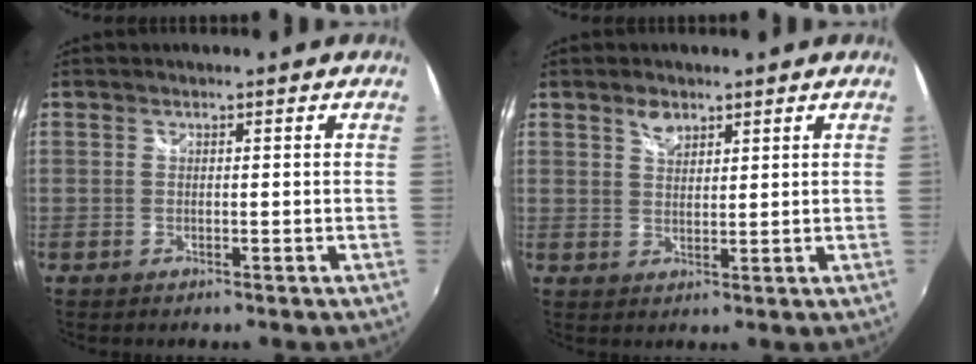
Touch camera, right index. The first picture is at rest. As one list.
[{"total": 3.1, "force": [2.1, 1.7, 1.5], "torque": [-0.021, 0.004, 0.038]}]